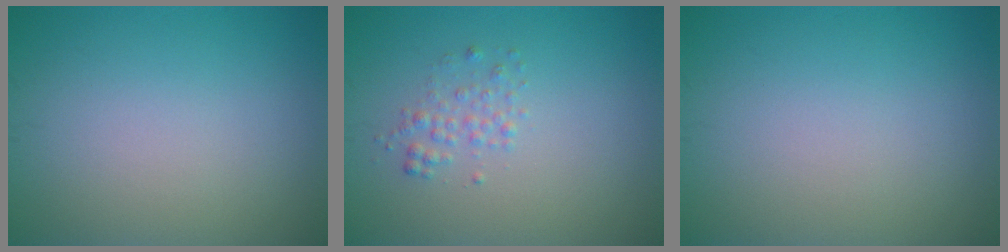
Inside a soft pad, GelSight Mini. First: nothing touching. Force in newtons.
{"total": 1.4, "press": 1.4, "slide": 0.0}
{"total": 0.0}